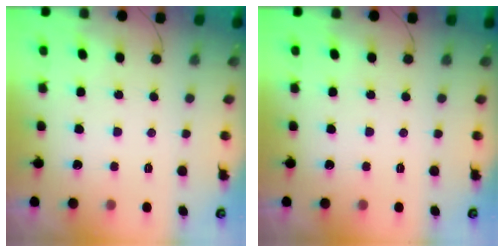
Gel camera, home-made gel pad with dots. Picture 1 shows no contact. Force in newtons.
{"total": 0.0}